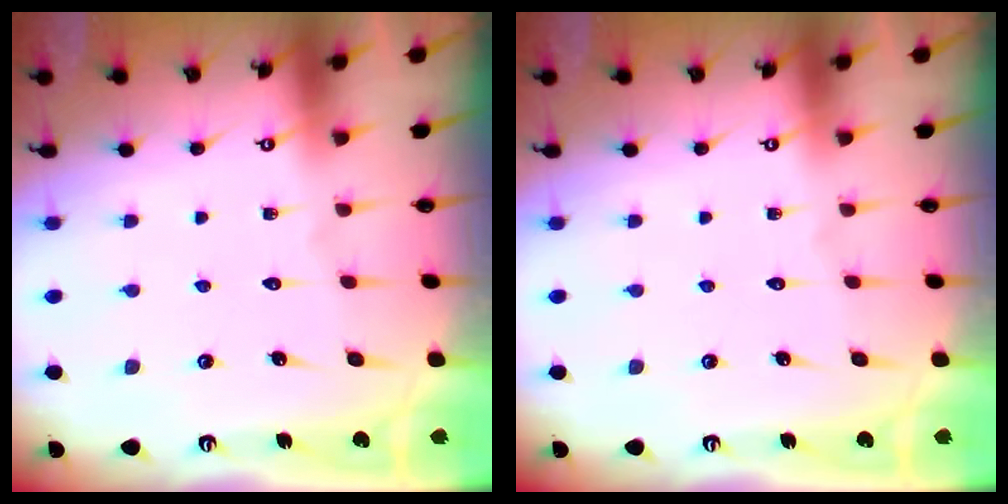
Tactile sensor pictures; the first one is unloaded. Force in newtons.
{"total": 0.0}